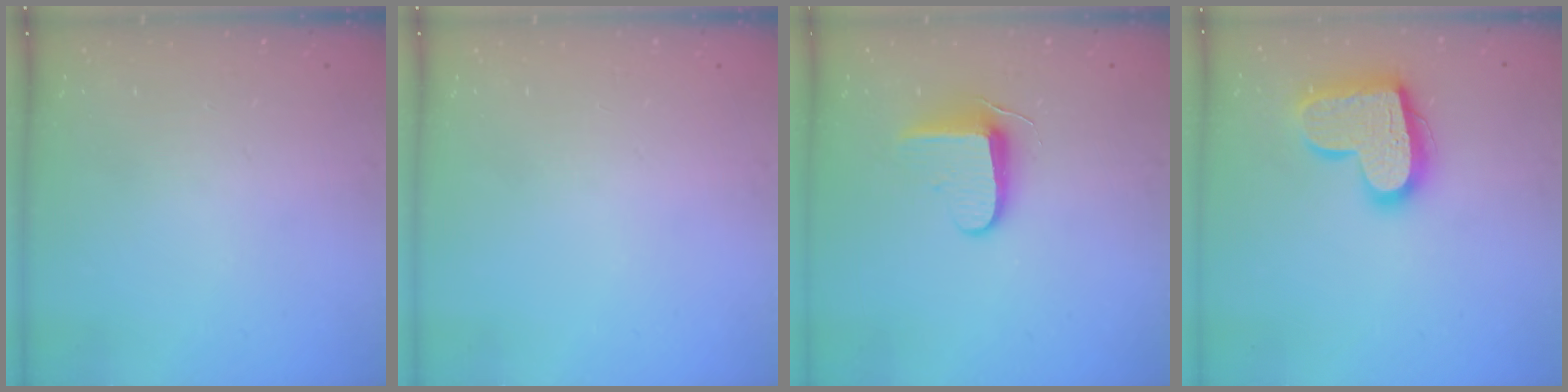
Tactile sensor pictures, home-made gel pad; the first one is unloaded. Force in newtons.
{"total": 0.0}
{"total": 9.3, "press": 9.2, "slide": 1.5}
{"total": 17.4, "press": 17.3, "slide": 1.4}